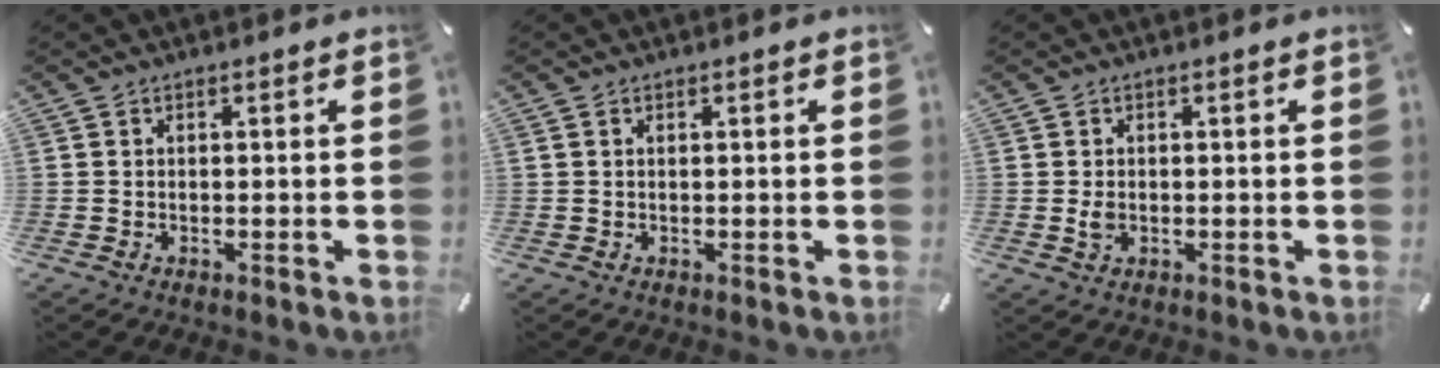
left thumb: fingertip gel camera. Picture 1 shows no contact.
{"total": 0.6, "force": [0.2, 0.5, 0.4], "torque": [-0.008, 0.003, 0.003]}
{"total": 1.8, "force": [-0.1, 1.2, 1.3], "torque": [-0.018, -0.001, -0.004]}